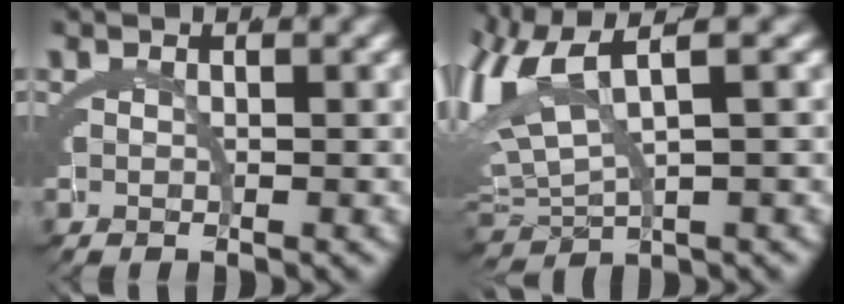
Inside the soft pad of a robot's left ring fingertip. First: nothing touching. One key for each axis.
{"total": 7.0, "fx": 1.1, "fy": 4.8, "fz": 5.0, "tx": -0.123, "ty": -0.015, "tz": 0.026}